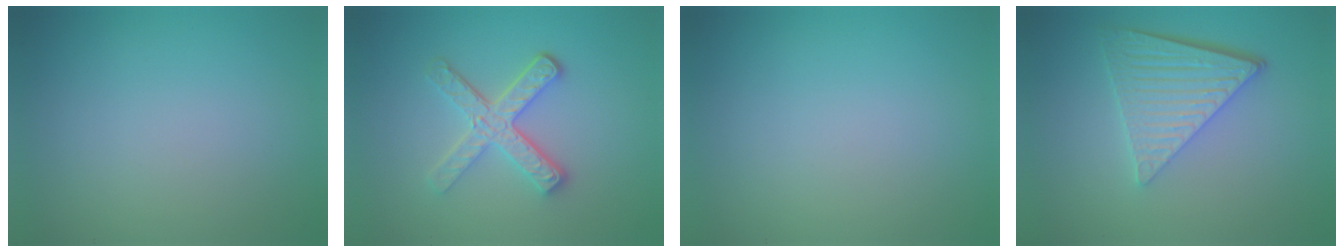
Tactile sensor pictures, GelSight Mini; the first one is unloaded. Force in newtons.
{"total": 4.1, "press": 3.3, "slide": 2.4}
{"total": 0.0}
{"total": 5.8, "press": 4.3, "slide": 4.0}